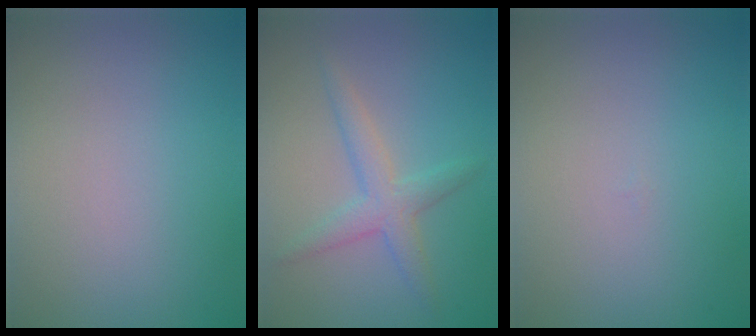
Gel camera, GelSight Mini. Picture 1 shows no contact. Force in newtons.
{"total": 3.0, "press": 3.0, "slide": 0.2}
{"total": 0.0}